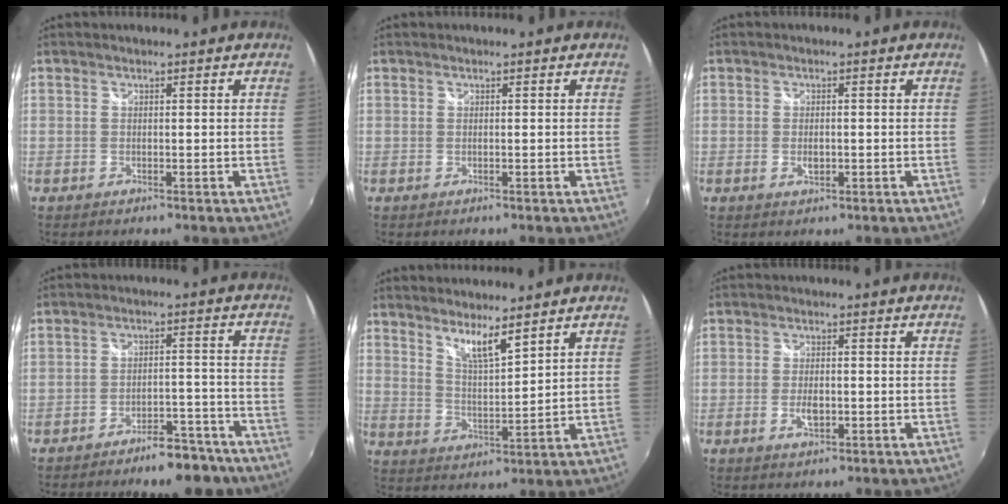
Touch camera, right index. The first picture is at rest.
{"total": 0.0}
{"total": 2.1, "force": [-0.6, 1.3, 1.5], "torque": [-0.027, -0.002, -0.009]}
{"total": 9.6, "force": [-8.0, 3.4, 4.0], "torque": [-0.066, 0.024, -0.096]}
{"total": 6.1, "force": [4.8, 0.7, 3.8], "torque": [-0.067, -0.007, 0.087]}
{"total": 3.4, "force": [-1.1, 1.8, 2.7], "torque": [-0.053, -0.004, -0.019]}